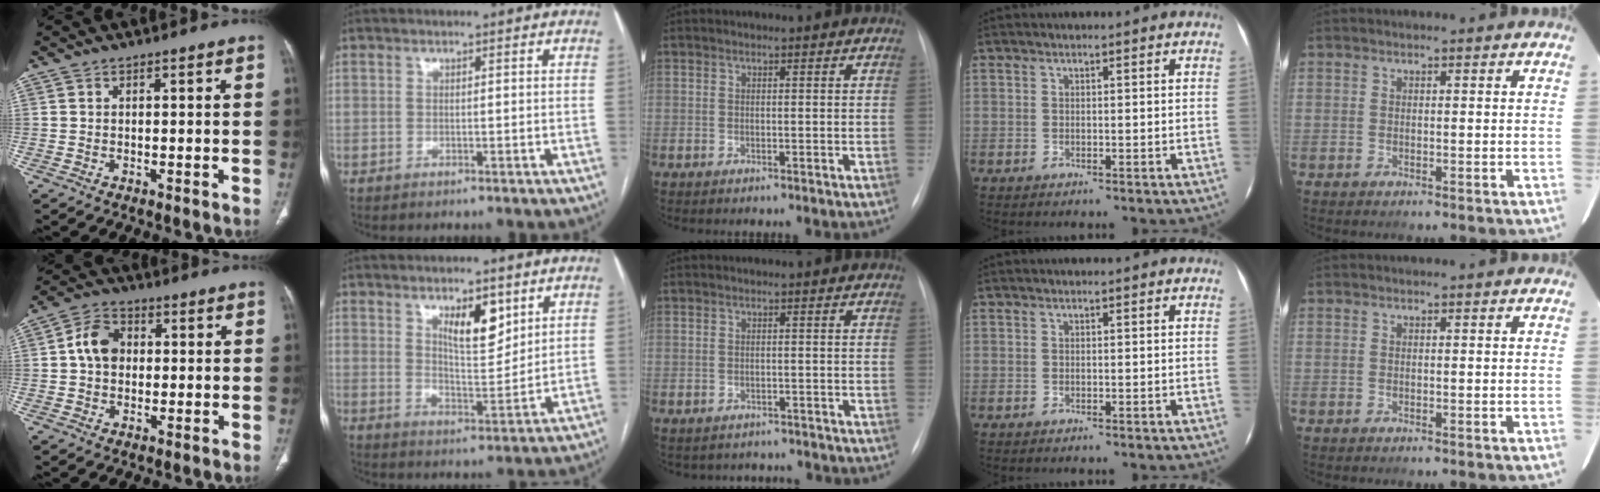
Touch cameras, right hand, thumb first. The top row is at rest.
{"thumb": {"total": 6.8, "force": [0.5, 5.2, 4.2], "torque": [-0.065, 0.016, 0.003]}, "index": {"total": 7.5, "force": [4.0, 2.4, 5.8], "torque": [-0.099, -0.007, 0.071]}, "middle": {"total": 4.4, "force": [-4.0, 1.8, -0.2], "torque": [0.002, 0.011, -0.046]}}